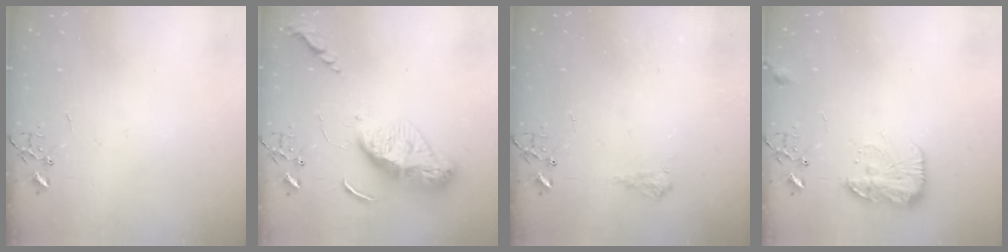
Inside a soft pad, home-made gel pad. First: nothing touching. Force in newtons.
{"total": 14.6, "press": 14.5, "slide": 1.2}
{"total": 6.2, "press": 6.2, "slide": 0.9}
{"total": 12.8, "press": 12.8, "slide": 0.7}